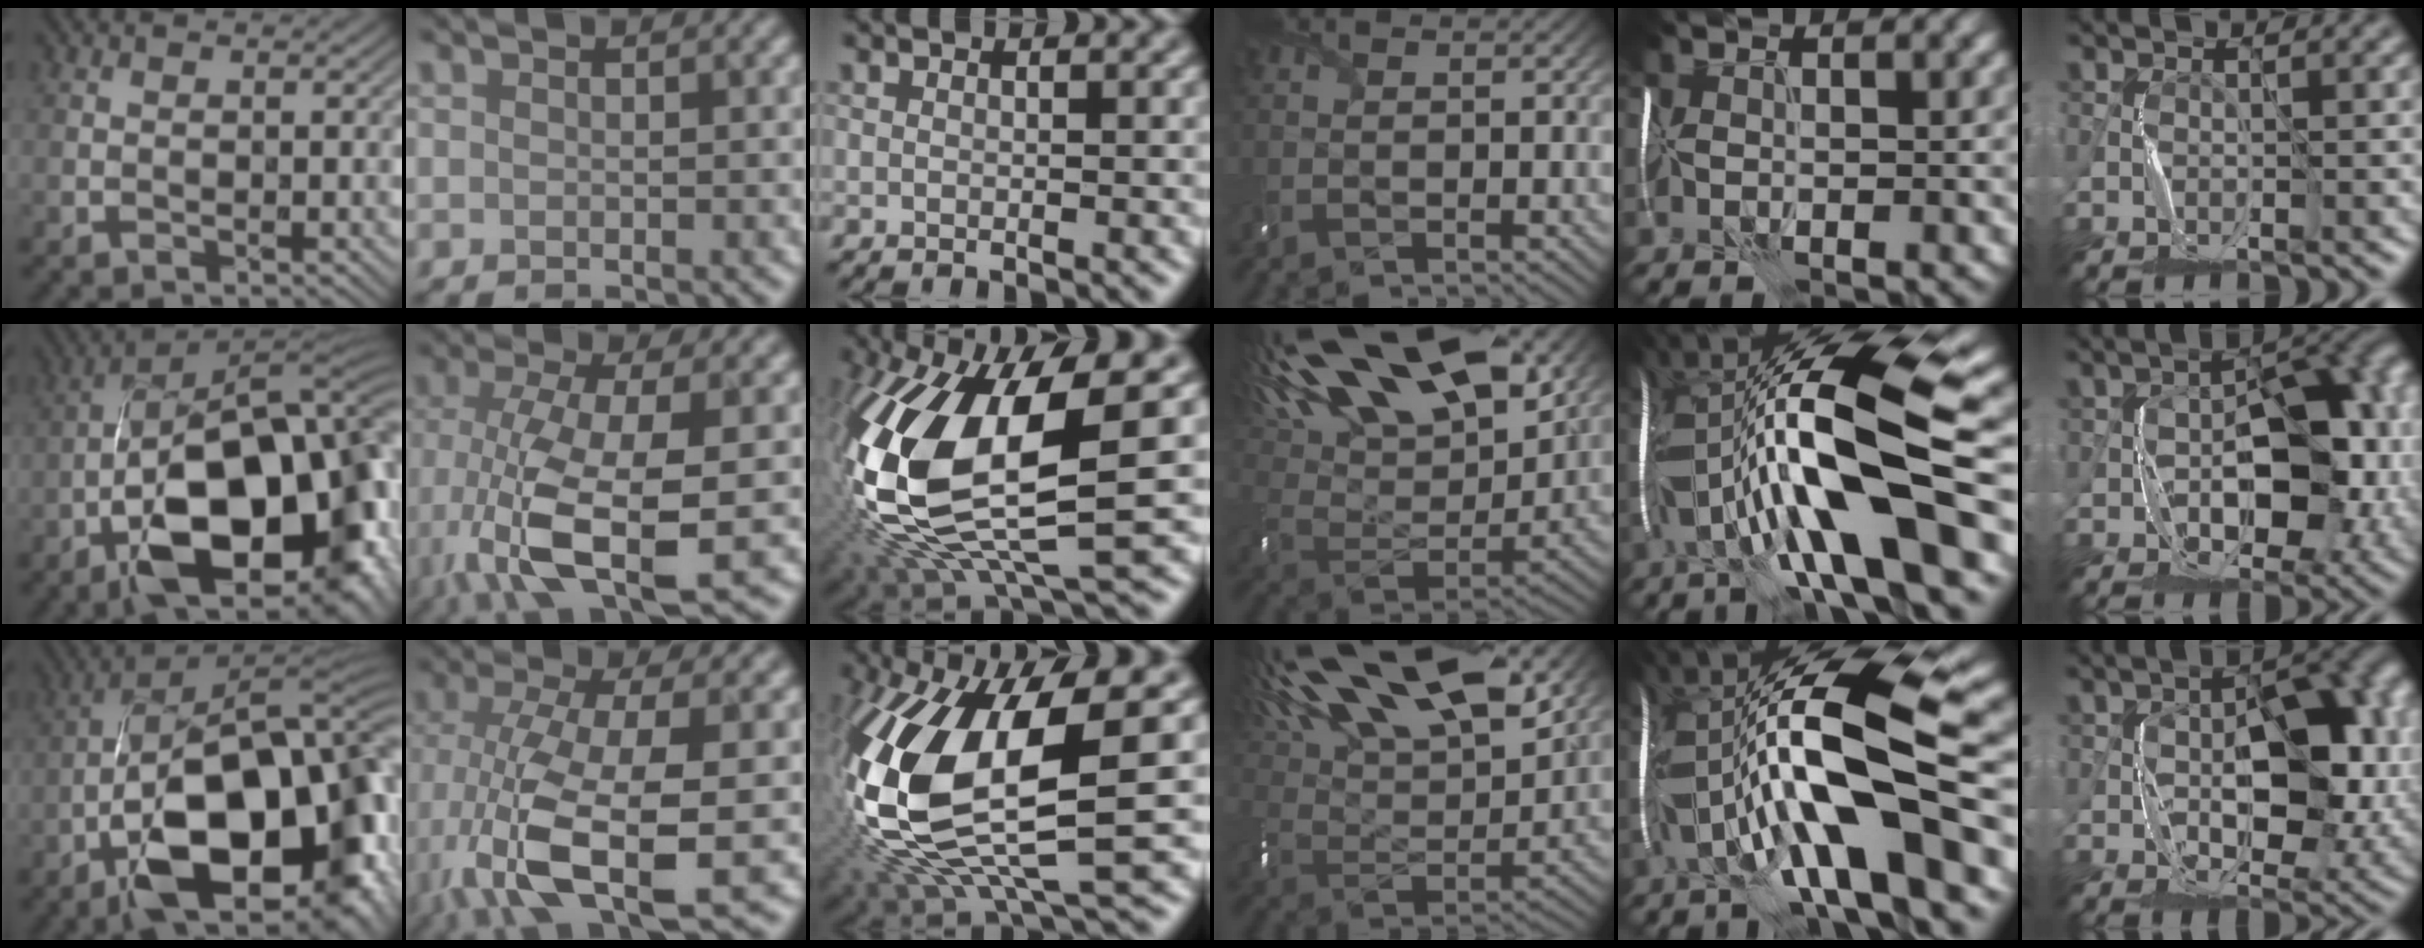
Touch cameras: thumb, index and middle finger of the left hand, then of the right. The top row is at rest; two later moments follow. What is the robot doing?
{"motion": "wrap", "object": "thread"}